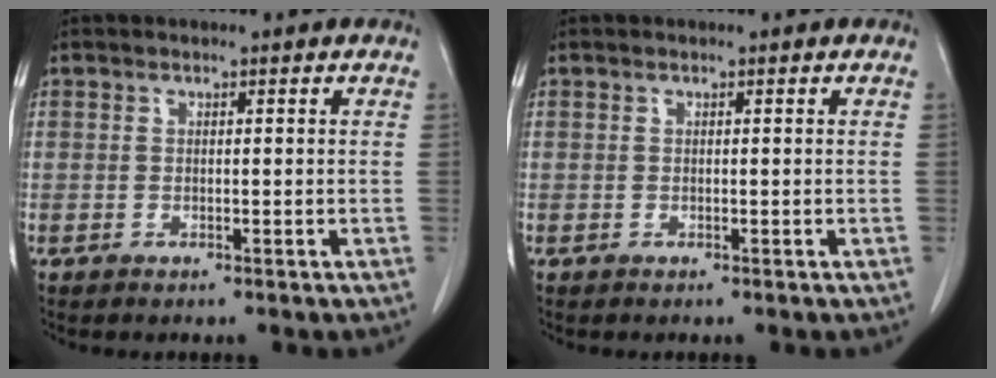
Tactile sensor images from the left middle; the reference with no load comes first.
{"total": 0.0}